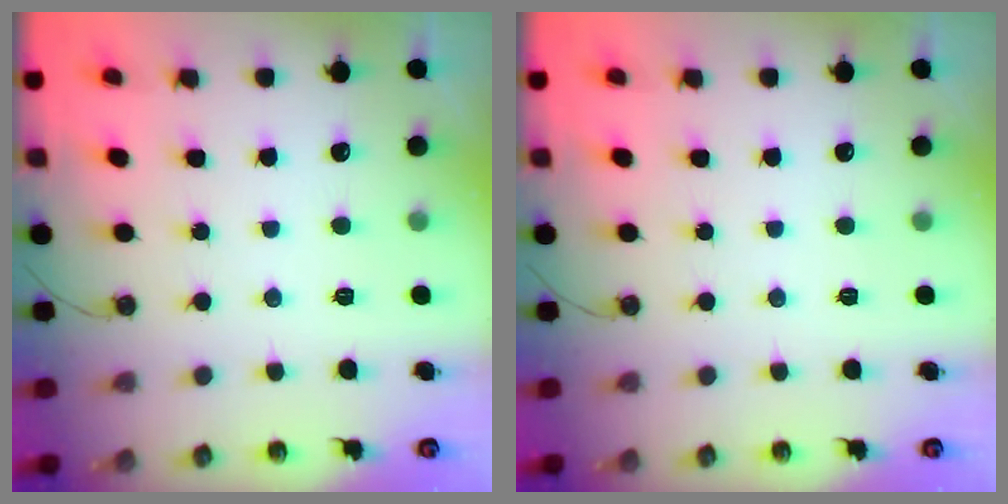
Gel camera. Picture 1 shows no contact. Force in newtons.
{"total": 0.0}